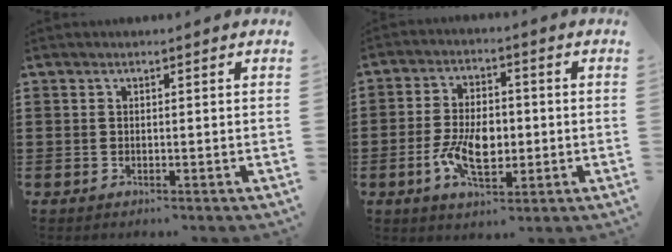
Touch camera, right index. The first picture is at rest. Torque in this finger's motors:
{"motor_torque": [1.20, 0.94, 0.54, 0.19]}